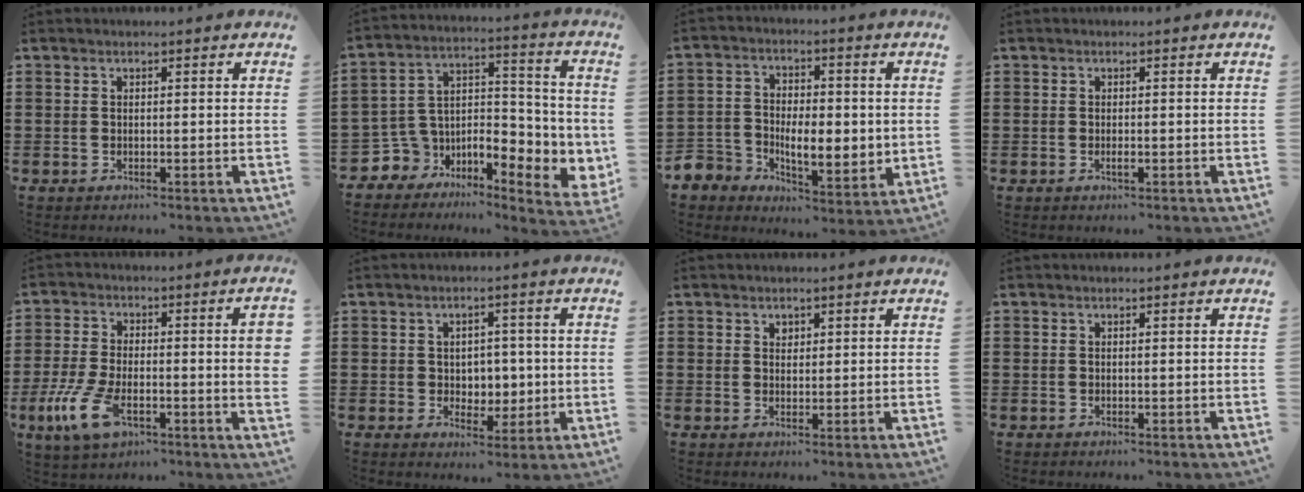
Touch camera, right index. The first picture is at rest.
{"total": 5.5, "force": [-1.6, 5.1, 1.3], "torque": [-0.050, -0.026, -0.023]}
{"total": 7.2, "force": [-0.5, 5.9, 4.1], "torque": [-0.095, -0.006, -0.009]}
{"total": 0.7, "force": [-0.3, 0.2, 0.6], "torque": [-0.013, -0.006, -0.004]}
{"total": 11.6, "force": [-2.9, 4.1, 10.5], "torque": [-0.215, -0.007, -0.052]}
{"total": 3.6, "force": [0.5, 3.3, 1.3], "torque": [-0.016, 0.000, 0.001]}
{"total": 1.2, "force": [0.8, 0.9, 0.4], "torque": [-0.010, 0.002, 0.015]}
{"total": 0.0}